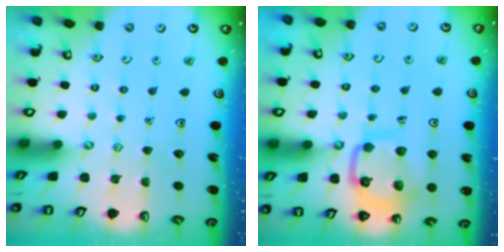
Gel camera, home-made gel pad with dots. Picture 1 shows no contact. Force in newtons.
{"total": 12.8, "press": 12.8, "slide": 1.3}